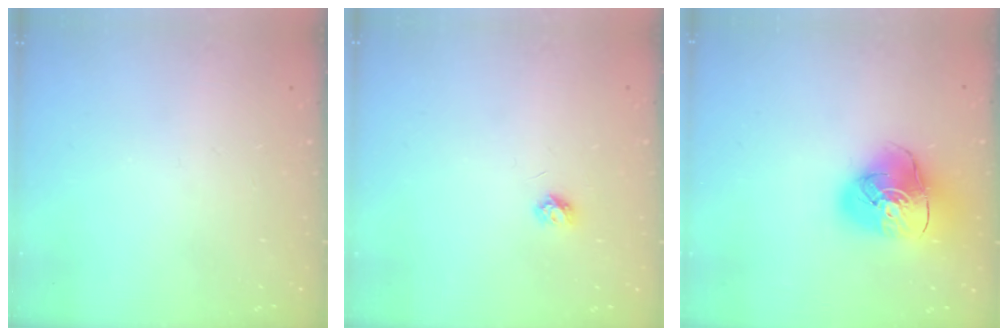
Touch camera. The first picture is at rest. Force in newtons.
{"total": 3.7, "press": 3.7, "slide": 0.5}
{"total": 13.9, "press": 13.8, "slide": 1.7}